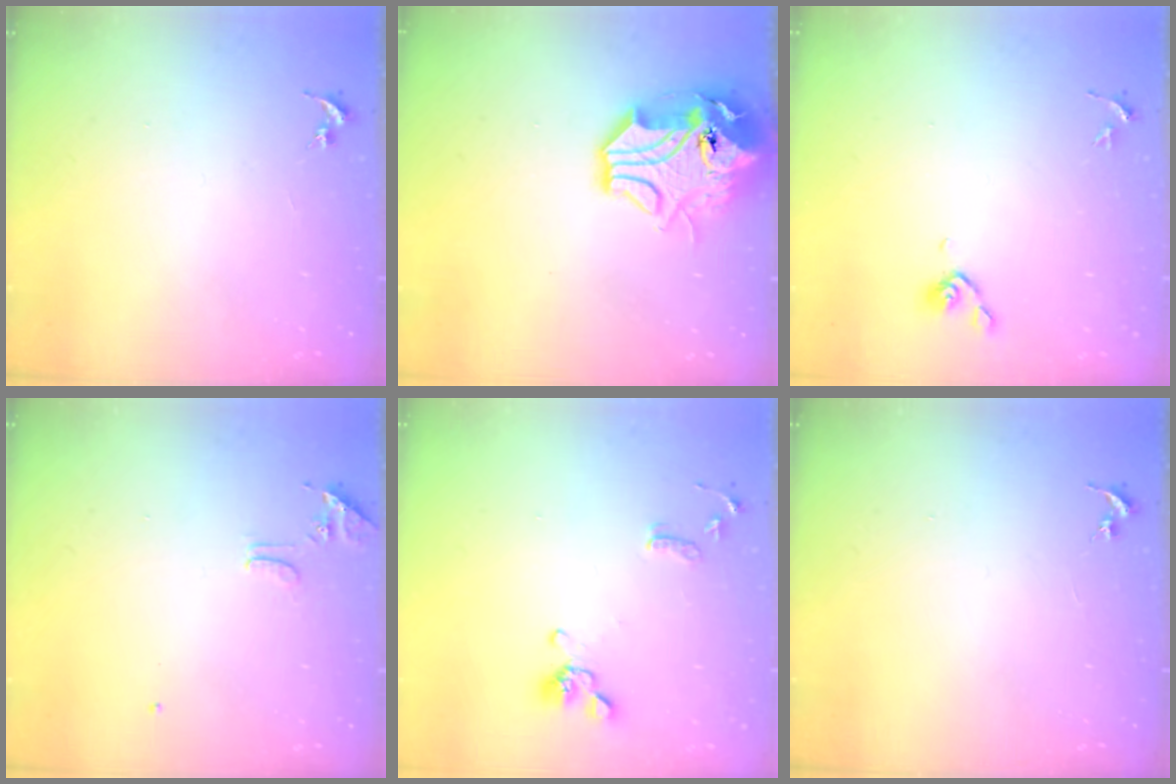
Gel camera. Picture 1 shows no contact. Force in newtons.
{"total": 17.8, "press": 17.5, "slide": 2.8}
{"total": 5.1, "press": 4.9, "slide": 1.2}
{"total": 8.0, "press": 7.9, "slide": 0.7}
{"total": 11.5, "press": 11.3, "slide": 1.8}
{"total": 0.0}